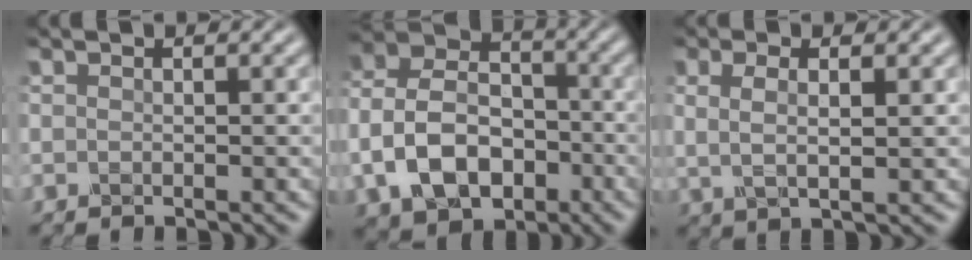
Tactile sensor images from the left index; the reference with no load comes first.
{"total": 9.2, "force": [-2.9, 6.5, 5.8], "torque": [-0.117, 0.001, -0.064]}
{"total": 2.8, "force": [0.8, 0.8, 2.6], "torque": [-0.053, -0.001, 0.016]}